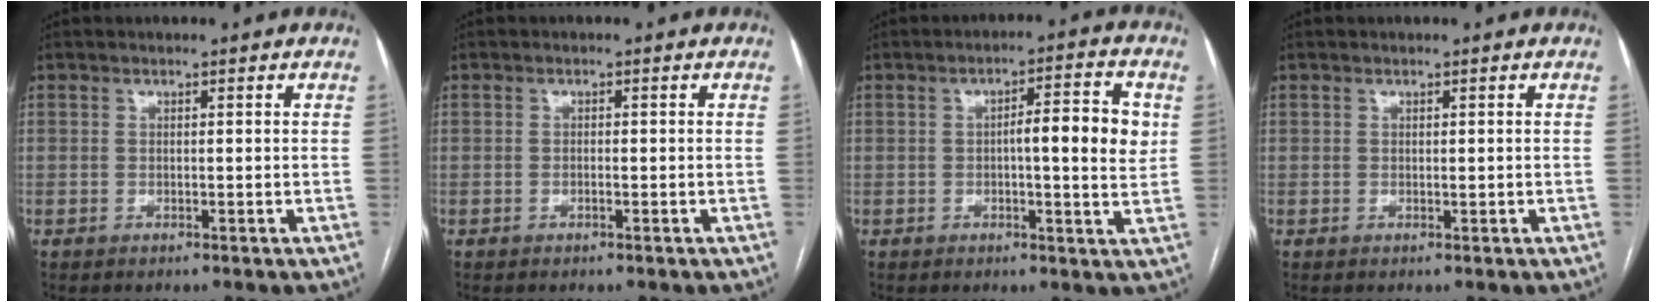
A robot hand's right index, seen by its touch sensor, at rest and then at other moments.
{"total": 0.7, "force": [-0.2, 0.2, 0.6], "torque": [-0.012, 0.001, -0.003]}
{"total": 8.3, "force": [0.9, 1.3, 8.2], "torque": [-0.114, 0.013, 0.010]}
{"total": 0.8, "force": [0.1, 0.3, 0.8], "torque": [-0.014, -0.002, 0.002]}